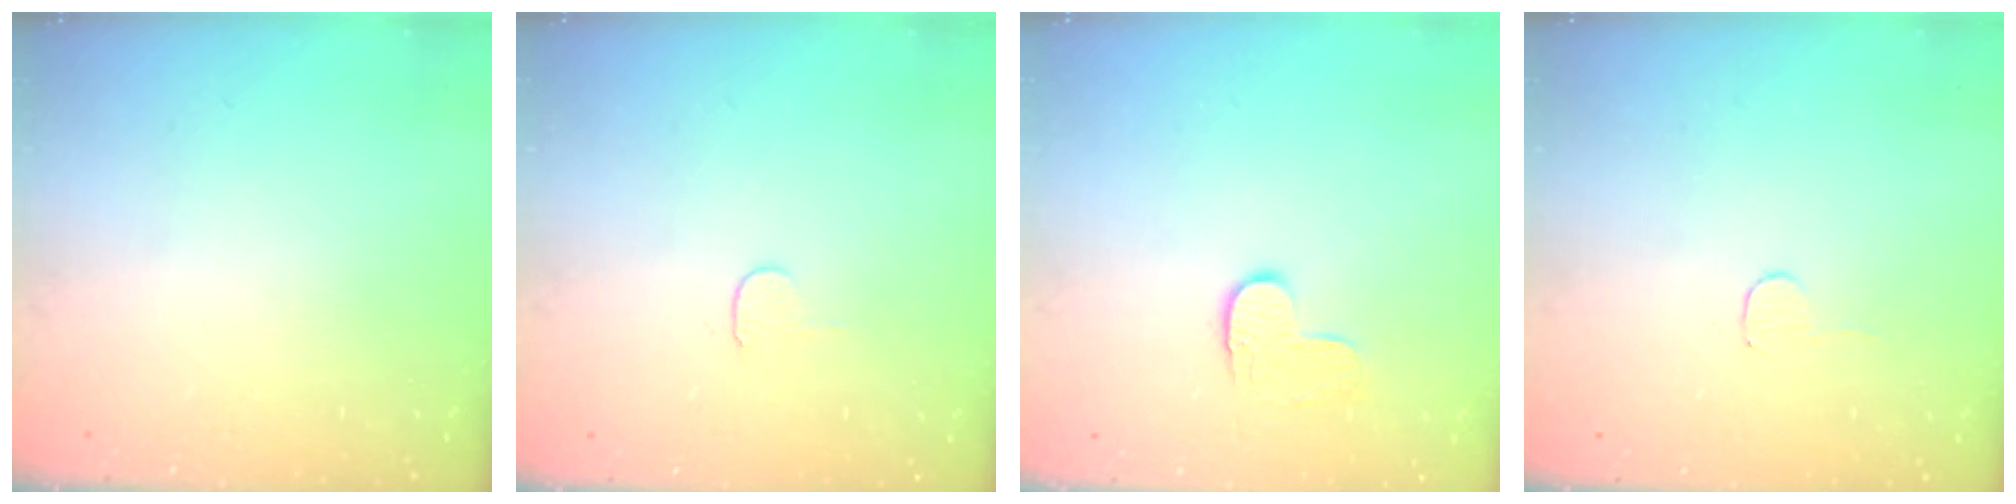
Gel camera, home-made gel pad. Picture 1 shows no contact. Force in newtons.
{"total": 3.9, "press": 3.8, "slide": 0.4}
{"total": 6.3, "press": 6.3, "slide": 0.4}
{"total": 2.8, "press": 2.8, "slide": 0.2}